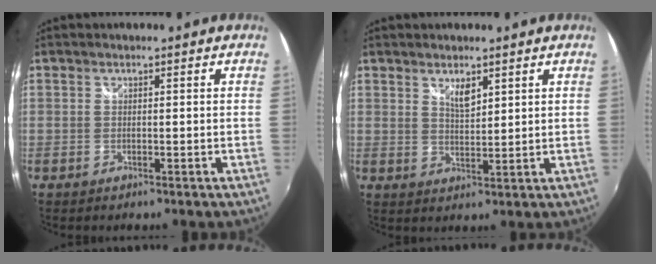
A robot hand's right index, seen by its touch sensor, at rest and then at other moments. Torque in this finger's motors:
{"motor_torque": [0.01, 0.04, 0.03, 0.04]}